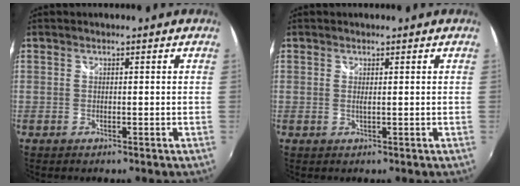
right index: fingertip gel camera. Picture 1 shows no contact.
{"total": 0.7, "force": [0.2, -0.1, 0.6], "torque": [-0.012, -0.001, 0.003]}